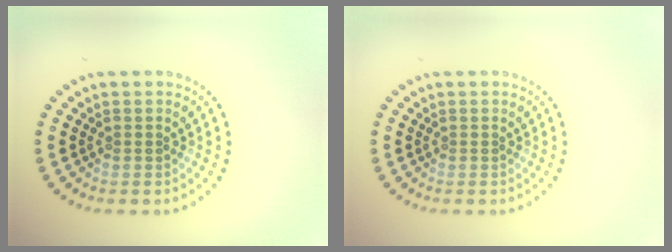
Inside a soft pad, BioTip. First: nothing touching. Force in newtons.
{"total": 0.0}